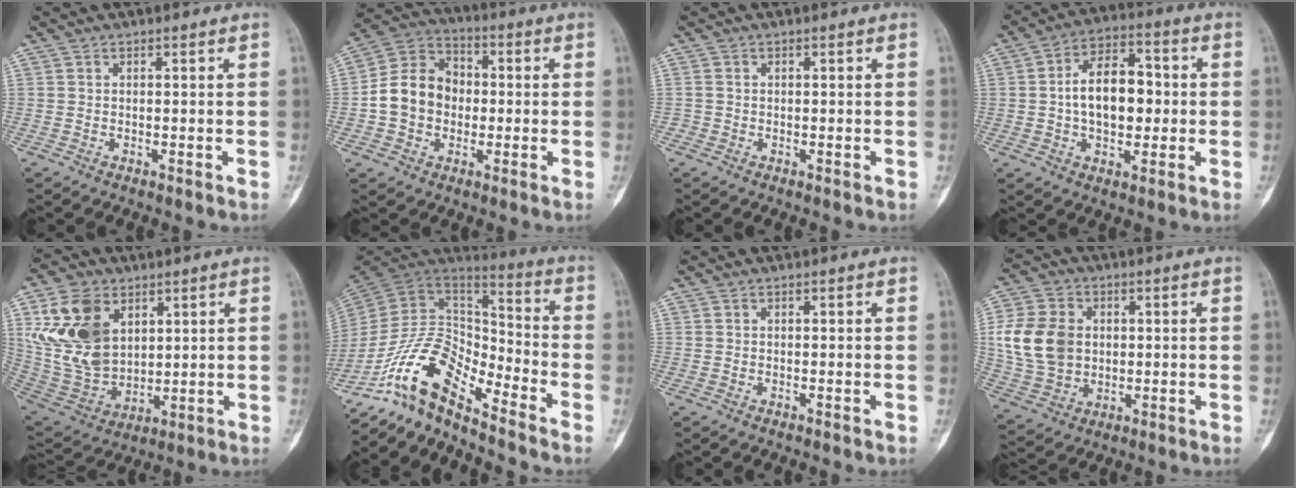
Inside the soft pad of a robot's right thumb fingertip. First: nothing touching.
{"total": 12.1, "force": [-1.2, 10.0, 6.7], "torque": [-0.102, 0.037, -0.029]}
{"total": 0.7, "force": [-0.3, 0.6, 0.0], "torque": [0.000, 0.004, -0.006]}
{"total": 12.4, "force": [0.0, 7.6, 9.8], "torque": [-0.134, 0.024, -0.005]}
{"total": 16.6, "force": [5.9, 11.5, 10.4], "torque": [-0.181, -0.023, 0.136]}
{"total": 14.3, "force": [-11.1, 4.9, 7.6], "torque": [-0.128, 0.099, -0.218]}
{"total": 0.0}
{"total": 13.6, "force": [1.4, 10.7, 8.3], "torque": [-0.147, 0.004, 0.033]}